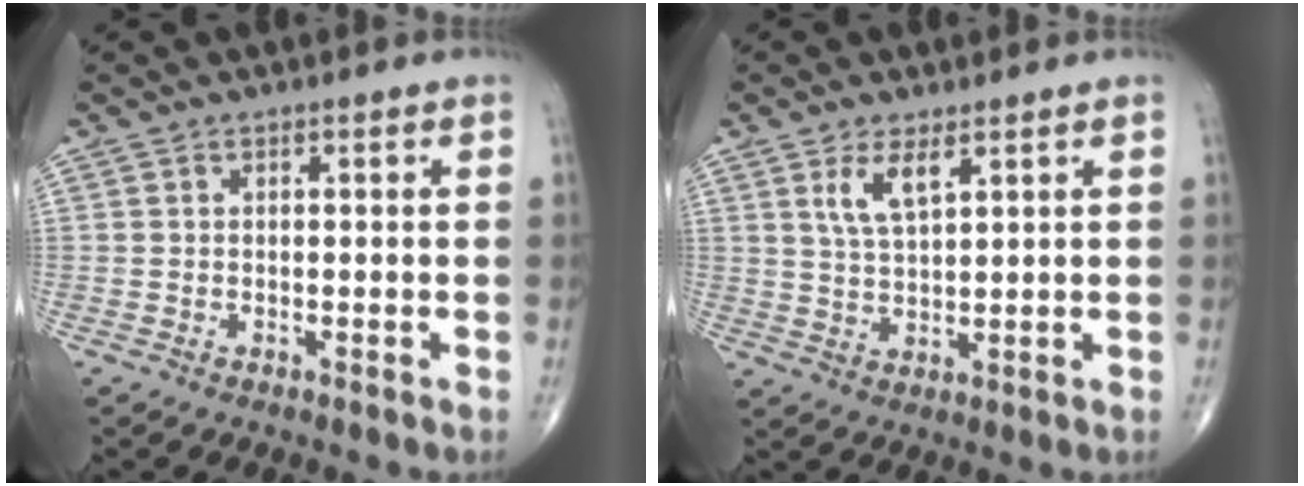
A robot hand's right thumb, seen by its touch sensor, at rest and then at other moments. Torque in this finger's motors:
{"motor_torque": [0.24, 0.31, 0.63, 0.42, 0.19]}